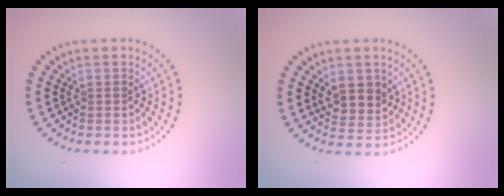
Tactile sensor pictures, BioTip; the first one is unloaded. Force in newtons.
{"total": 2.8, "press": 2.5, "slide": 1.3}